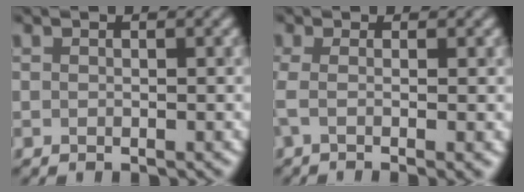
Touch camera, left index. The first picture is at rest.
{"total": 3.3, "force": [-0.4, 0.9, 3.2], "torque": [-0.047, -0.008, -0.013]}